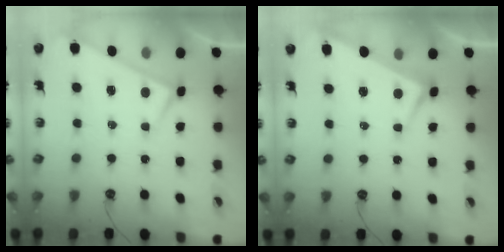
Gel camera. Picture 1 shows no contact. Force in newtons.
{"total": 2.7, "press": 2.6, "slide": 0.7}